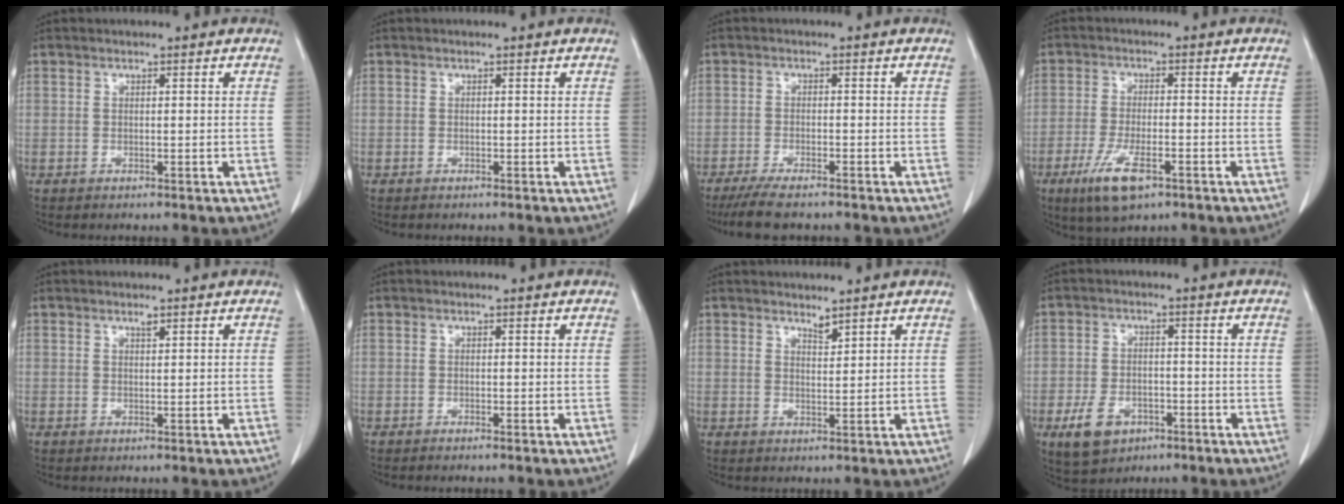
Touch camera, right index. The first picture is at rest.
{"total": 0.0}
{"total": 6.1, "force": [-5.0, 0.9, 3.3], "torque": [-0.058, -0.015, -0.085]}
{"total": 7.7, "force": [-4.2, 2.1, 6.1], "torque": [-0.122, -0.015, -0.070]}
{"total": 0.6, "force": [0.5, 0.1, 0.4], "torque": [-0.011, -0.002, 0.009]}
{"total": 0.6, "force": [-0.6, -0.1, 0.2], "torque": [-0.008, -0.001, -0.010]}
{"total": 1.5, "force": [1.4, 0.1, 0.4], "torque": [-0.010, -0.008, 0.028]}
{"total": 6.9, "force": [-3.6, 4.5, 3.9], "torque": [-0.080, 0.001, -0.053]}